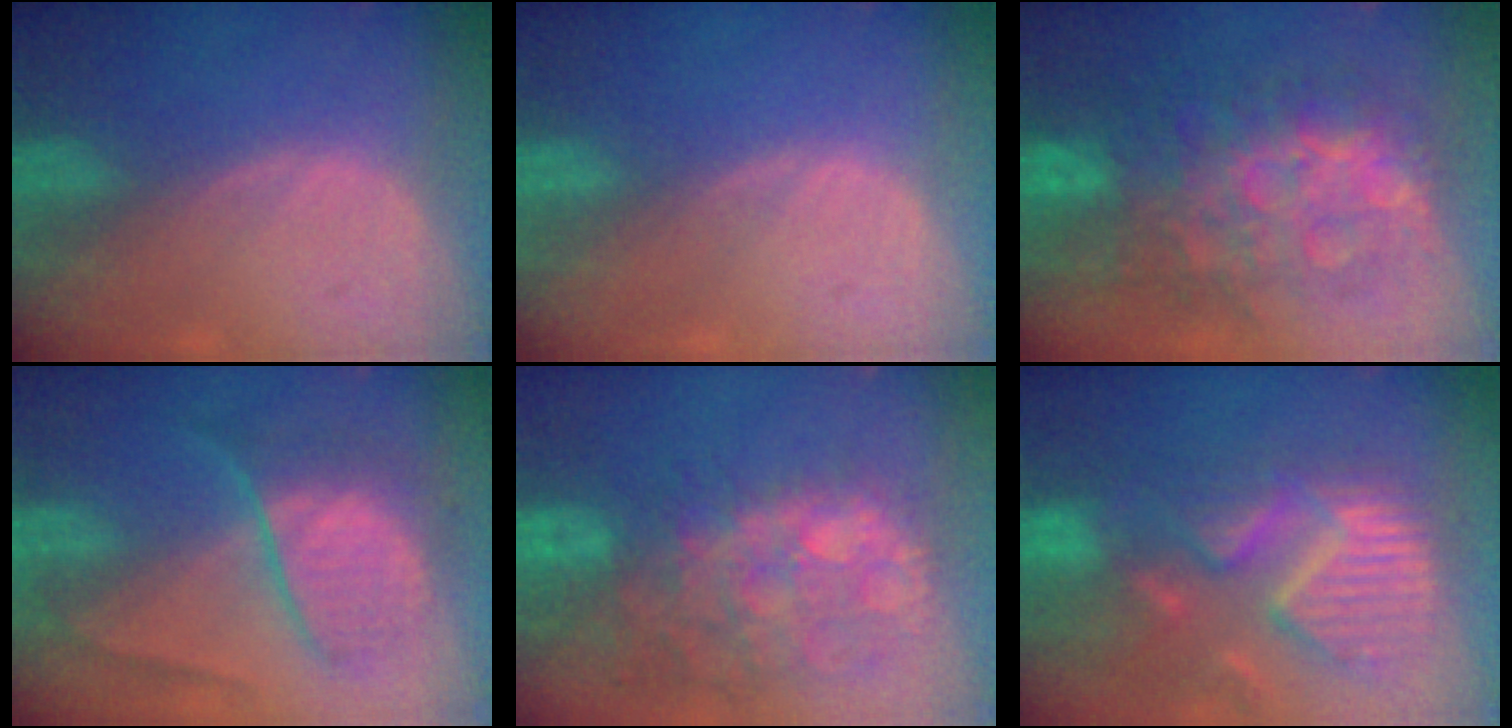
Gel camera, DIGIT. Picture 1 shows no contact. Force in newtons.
{"total": 0.0}
{"total": 12.4, "press": 12.3, "slide": 1.2}
{"total": 7.6, "press": 7.6, "slide": 0.3}
{"total": 14.0, "press": 11.6, "slide": 7.9}
{"total": 13.5, "press": 11.4, "slide": 7.2}